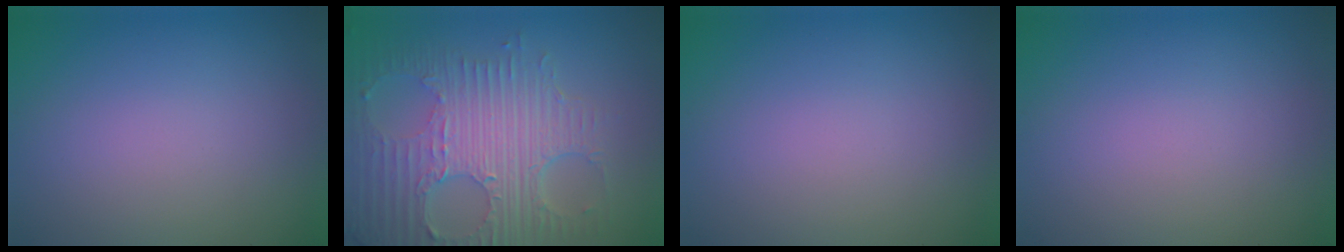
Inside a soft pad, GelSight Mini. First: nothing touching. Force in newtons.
{"total": 8.6, "press": 5.9, "slide": 6.2}
{"total": 0.0}
{"total": 0.0}